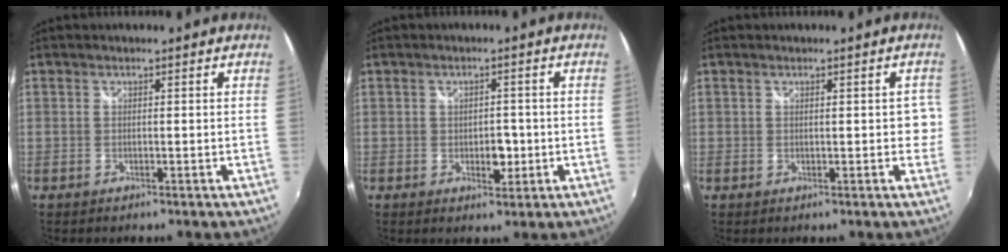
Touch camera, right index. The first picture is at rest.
{"total": 3.4, "force": [-0.8, 2.4, 2.3], "torque": [-0.035, -0.003, -0.011]}
{"total": 1.2, "force": [0.4, 0.0, 1.1], "torque": [0.007, -0.002, 0.013]}